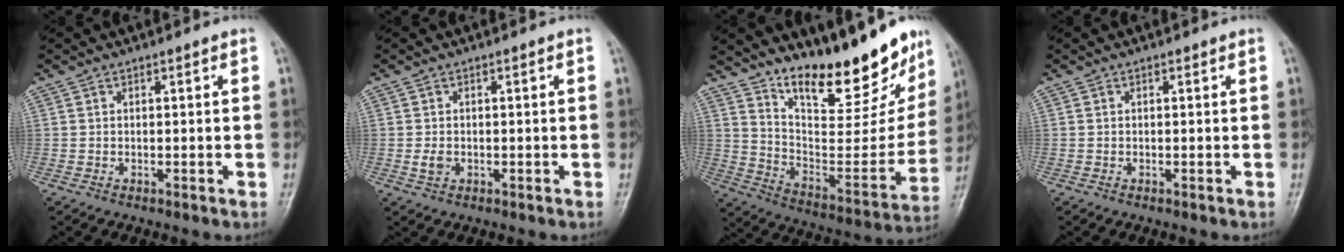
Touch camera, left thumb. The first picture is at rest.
{"total": 1.8, "force": [-0.3, 1.4, 1.0], "torque": [-0.016, 0.002, -0.006]}
{"total": 22.8, "force": [17.7, 6.9, 12.6], "torque": [-0.144, -0.108, 0.279]}
{"total": 0.0}